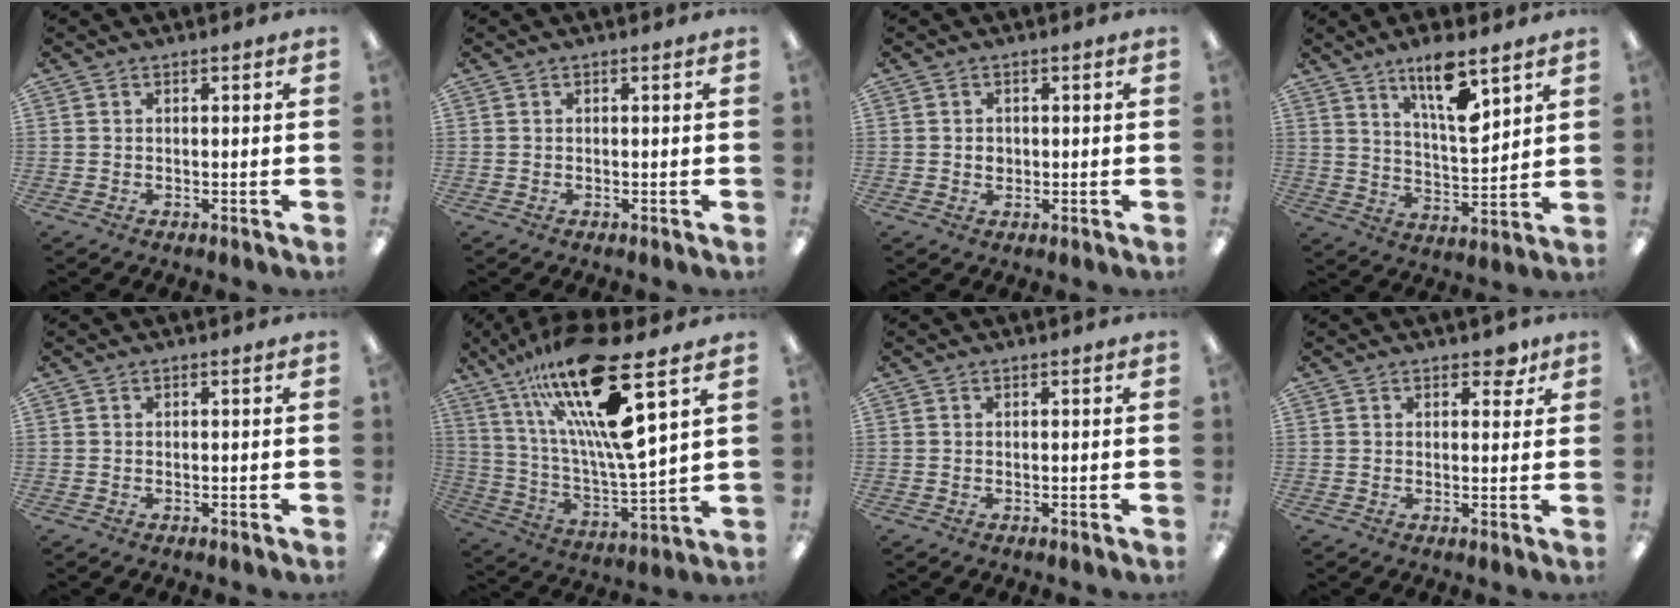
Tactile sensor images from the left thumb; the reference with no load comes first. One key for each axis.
{"total": 0.0}
{"total": 1.5, "fx": 0.2, "fy": 1.4, "fz": 0.5, "tx": -0.003, "ty": 0.001, "tz": -0.001}
{"total": 12.3, "fx": 8.3, "fy": 3.5, "fz": 8.4, "tx": -0.134, "ty": -0.049, "tz": 0.139}
{"total": 0.0}
{"total": 25.2, "fx": 15.3, "fy": 5.1, "fz": 19.4, "tx": -0.359, "ty": -0.092, "tz": 0.241}
{"total": 0.0}
{"total": 3.7, "fx": 2.3, "fy": 2.1, "fz": 2.0, "tx": -0.012, "ty": -0.007, "tz": 0.035}